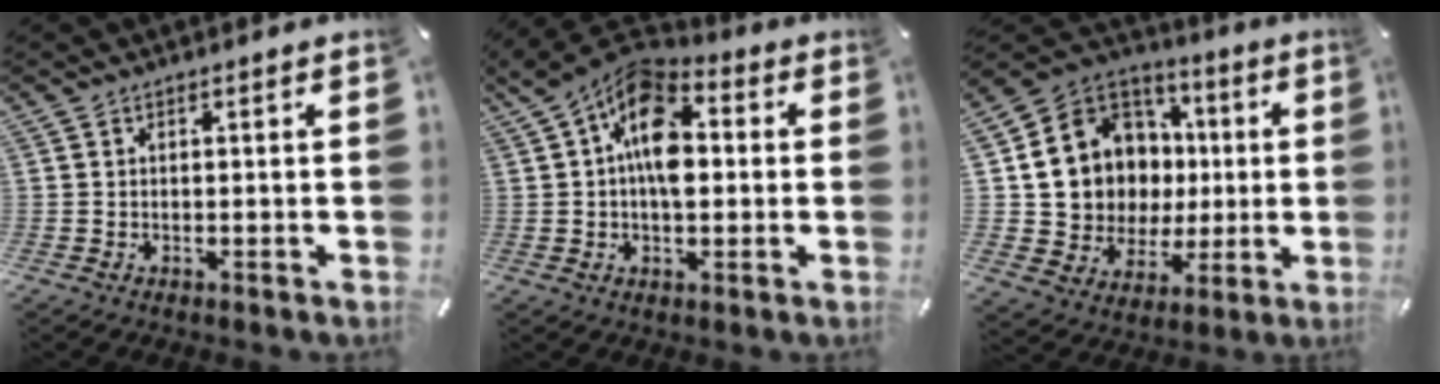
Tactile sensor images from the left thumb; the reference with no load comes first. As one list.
[{"total": 14.6, "force": [2.4, 9.0, 11.3], "torque": [-0.200, -0.014, 0.038]}, {"total": 14.0, "force": [1.7, 13.2, 4.1], "torque": [-0.083, -0.030, 0.057]}]